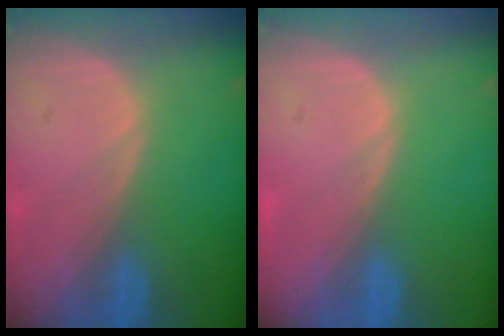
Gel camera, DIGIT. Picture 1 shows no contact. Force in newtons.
{"total": 0.0}